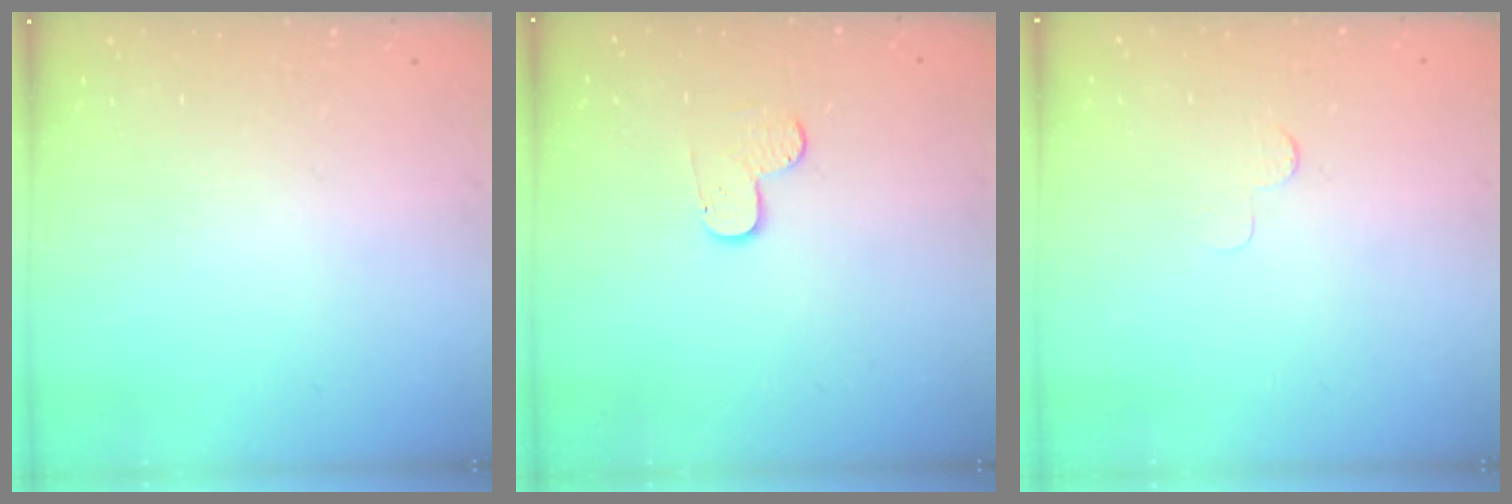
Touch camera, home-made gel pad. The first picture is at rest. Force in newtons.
{"total": 4.0, "press": 4.0, "slide": 0.2}
{"total": 2.5, "press": 2.5, "slide": 0.2}